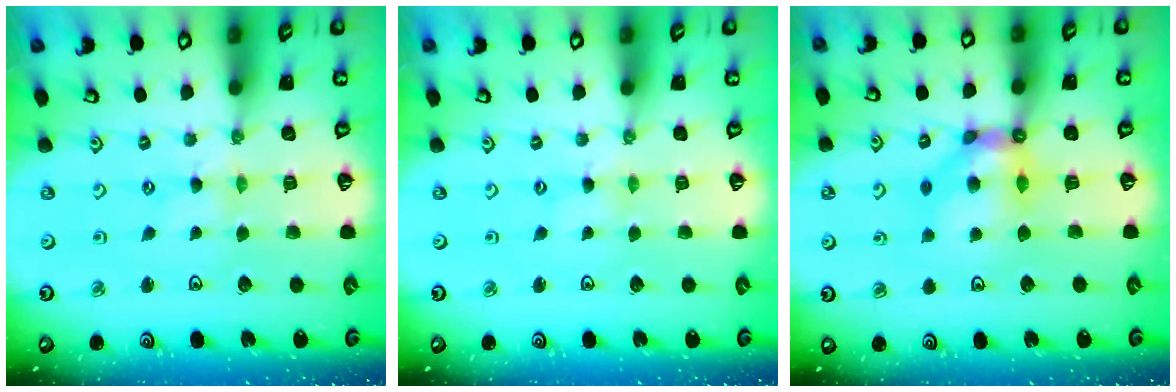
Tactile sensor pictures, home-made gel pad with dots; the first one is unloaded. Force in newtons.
{"total": 0.6, "press": 0.6, "slide": 0.2}
{"total": 9.0, "press": 9.0, "slide": 1.0}